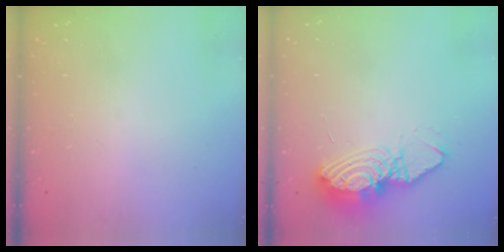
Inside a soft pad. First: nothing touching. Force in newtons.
{"total": 12.2, "press": 12.1, "slide": 0.9}